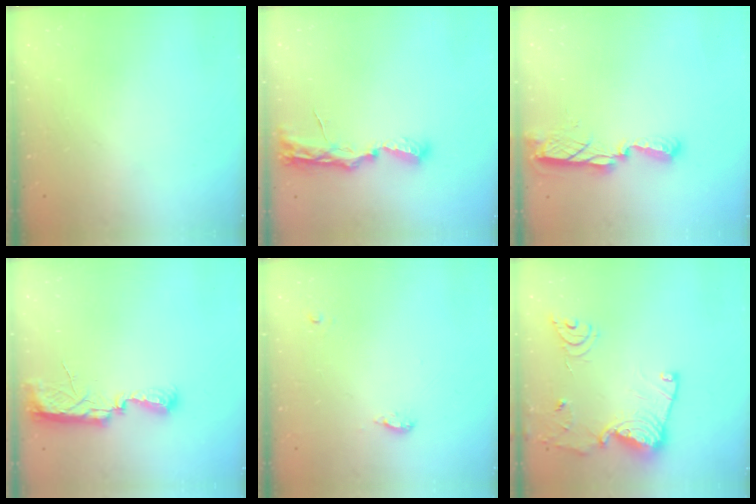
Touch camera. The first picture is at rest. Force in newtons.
{"total": 8.0, "press": 8.0, "slide": 0.7}
{"total": 7.8, "press": 7.7, "slide": 0.3}
{"total": 8.5, "press": 8.3, "slide": 2.0}
{"total": 5.3, "press": 5.0, "slide": 1.7}
{"total": 15.7, "press": 15.6, "slide": 1.7}